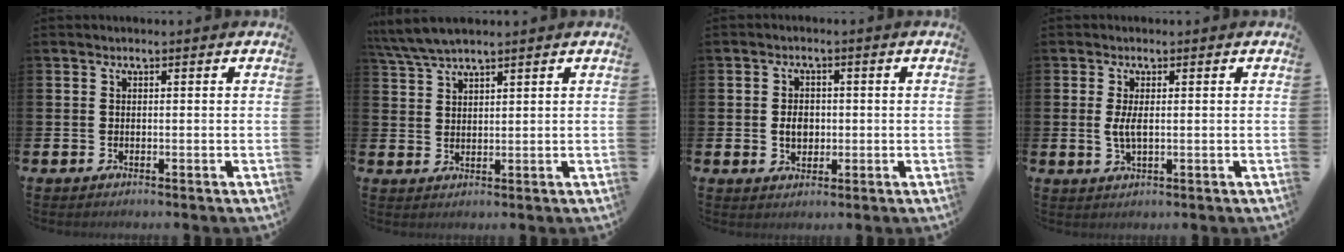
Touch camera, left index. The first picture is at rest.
{"total": 4.6, "force": [4.2, 0.6, 1.8], "torque": [-0.047, -0.007, 0.078]}
{"total": 2.9, "force": [-0.2, 2.3, 1.8], "torque": [-0.017, 0.000, -0.012]}
{"total": 2.5, "force": [0.3, 0.9, 2.3], "torque": [-0.039, 0.002, 0.001]}